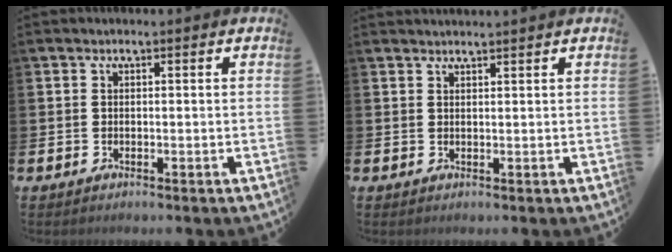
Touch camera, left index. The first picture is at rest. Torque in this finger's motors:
{"motor_torque": [0.15, -0.53, -0.18, 0.01]}